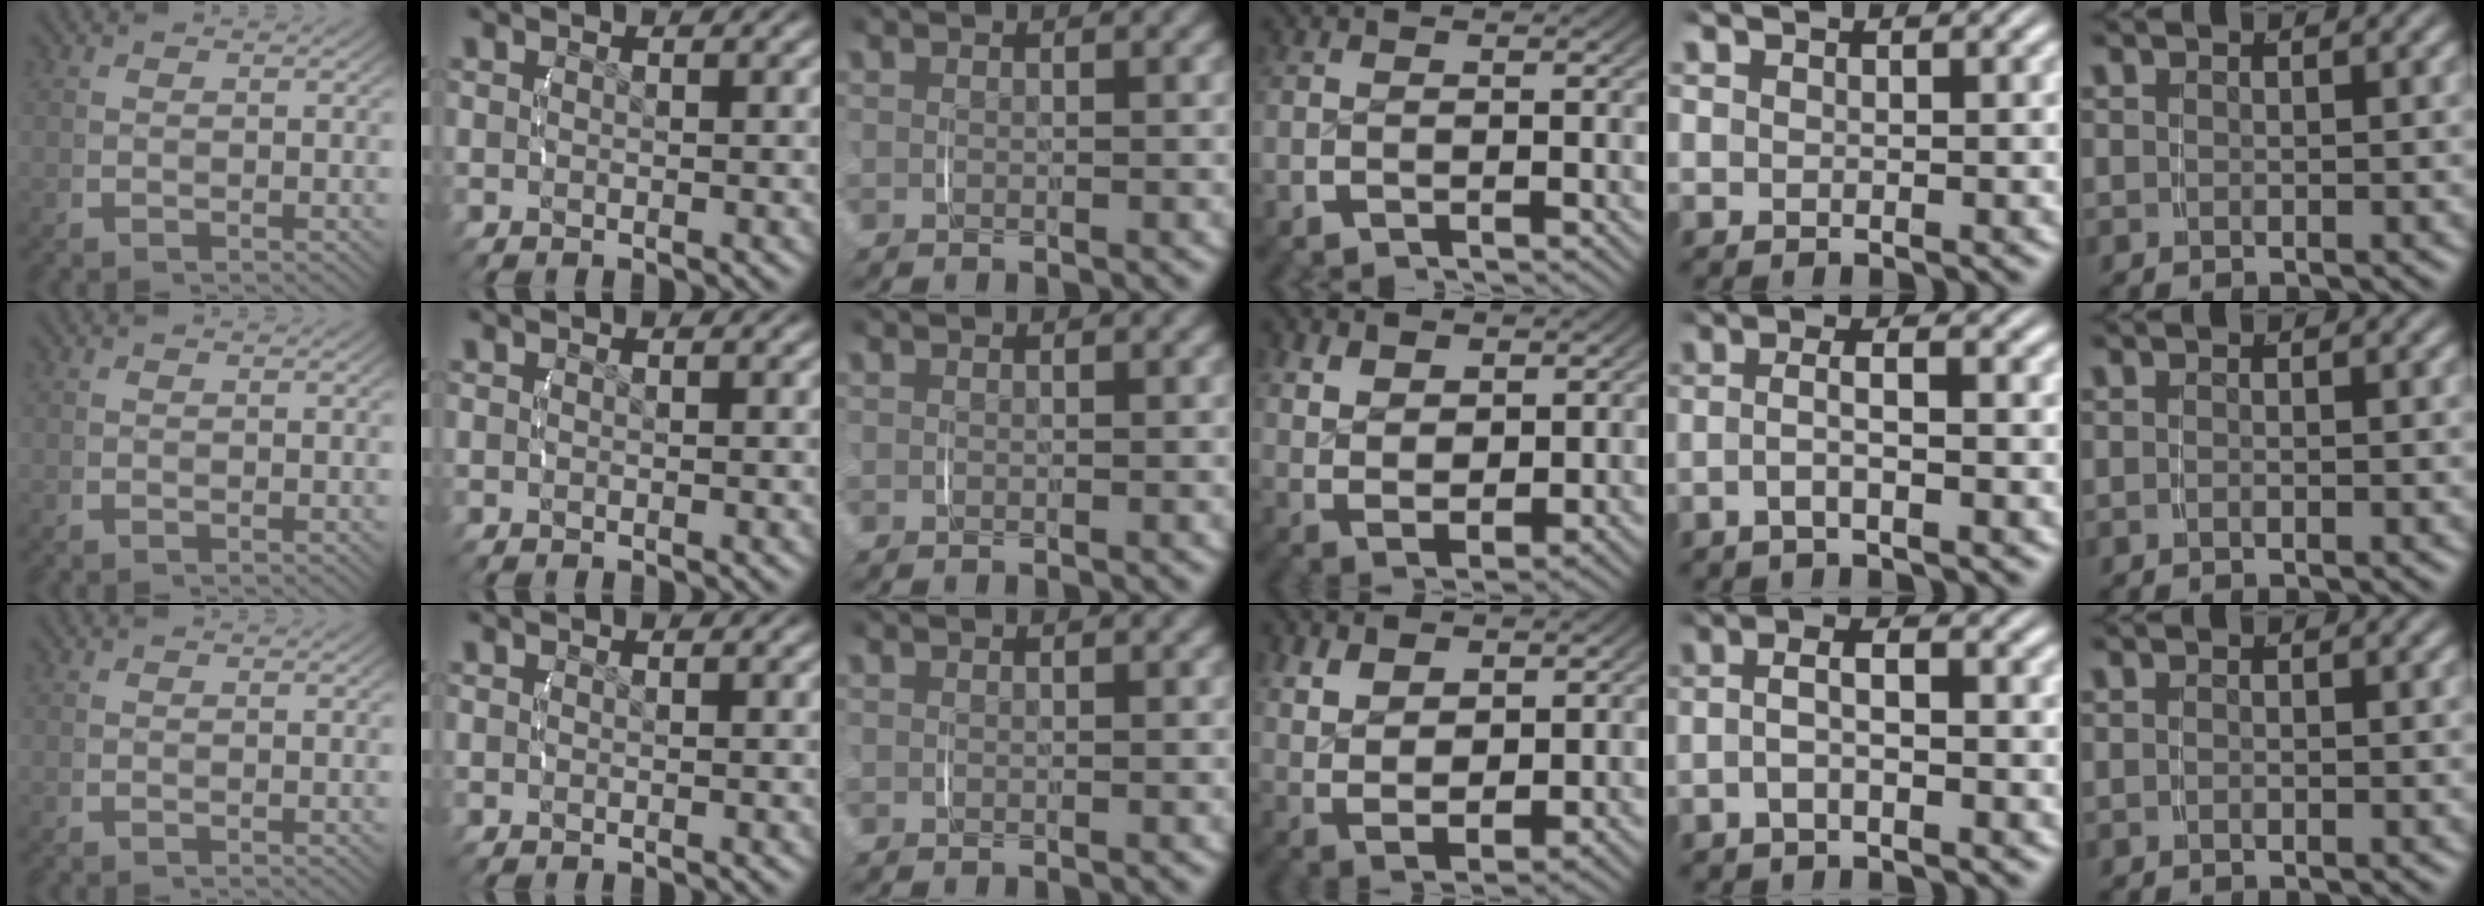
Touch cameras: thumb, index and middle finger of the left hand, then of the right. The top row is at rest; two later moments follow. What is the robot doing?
{"motion": "lift_and_place", "object": "scarf"}